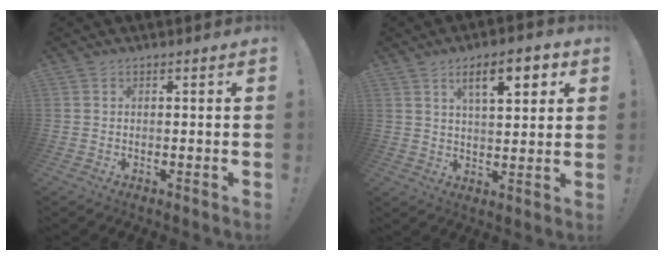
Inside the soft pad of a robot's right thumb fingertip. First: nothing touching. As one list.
[{"total": 10.4, "force": [4.8, 3.5, 8.5], "torque": [-0.122, -0.010, 0.075]}]